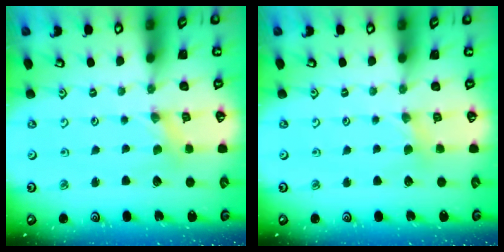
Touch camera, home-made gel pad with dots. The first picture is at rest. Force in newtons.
{"total": 1.9, "press": 1.8, "slide": 0.4}